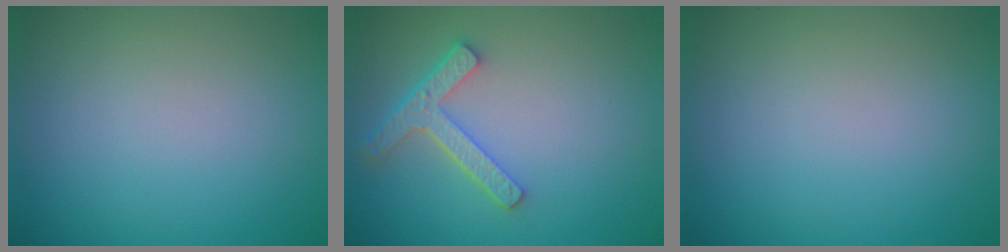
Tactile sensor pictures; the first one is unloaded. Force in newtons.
{"total": 3.9, "press": 3.1, "slide": 2.3}
{"total": 0.0}